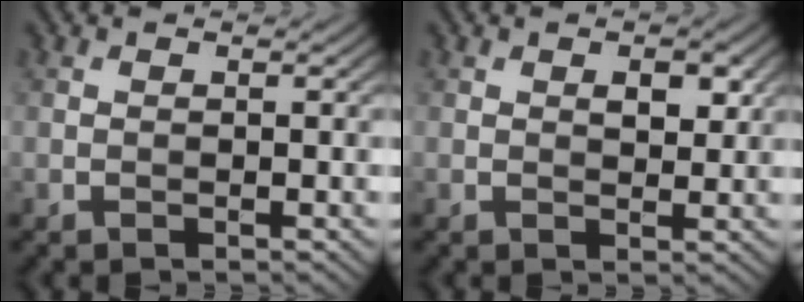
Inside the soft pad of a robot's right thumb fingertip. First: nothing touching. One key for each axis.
{"total": 2.7, "fx": 1.0, "fy": 1.5, "fz": 2.1, "tx": -0.027, "ty": -0.004, "tz": 0.017}